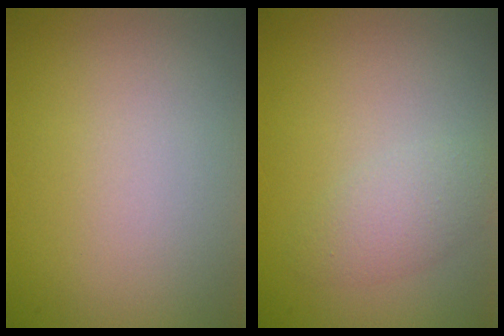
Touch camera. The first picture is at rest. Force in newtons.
{"total": 2.2, "press": 2.2, "slide": 0.1}